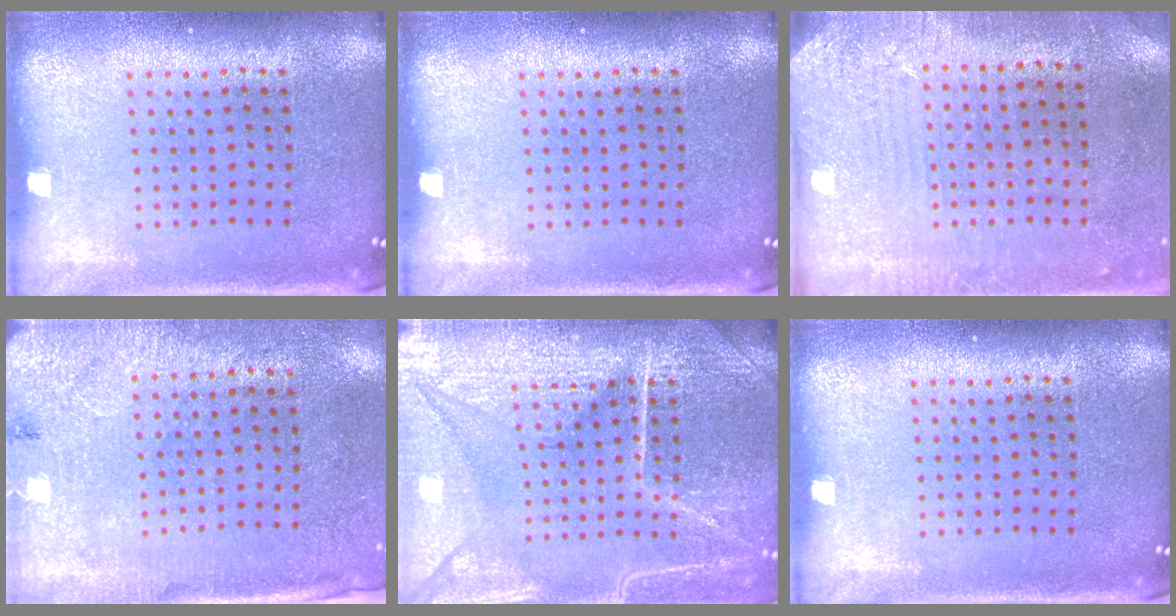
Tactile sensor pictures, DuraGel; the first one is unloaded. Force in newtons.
{"total": 0.0}
{"total": 2.9, "press": 2.4, "slide": 1.6}
{"total": 2.6, "press": 2.2, "slide": 1.4}
{"total": 7.2, "press": 7.1, "slide": 0.8}
{"total": 0.0}